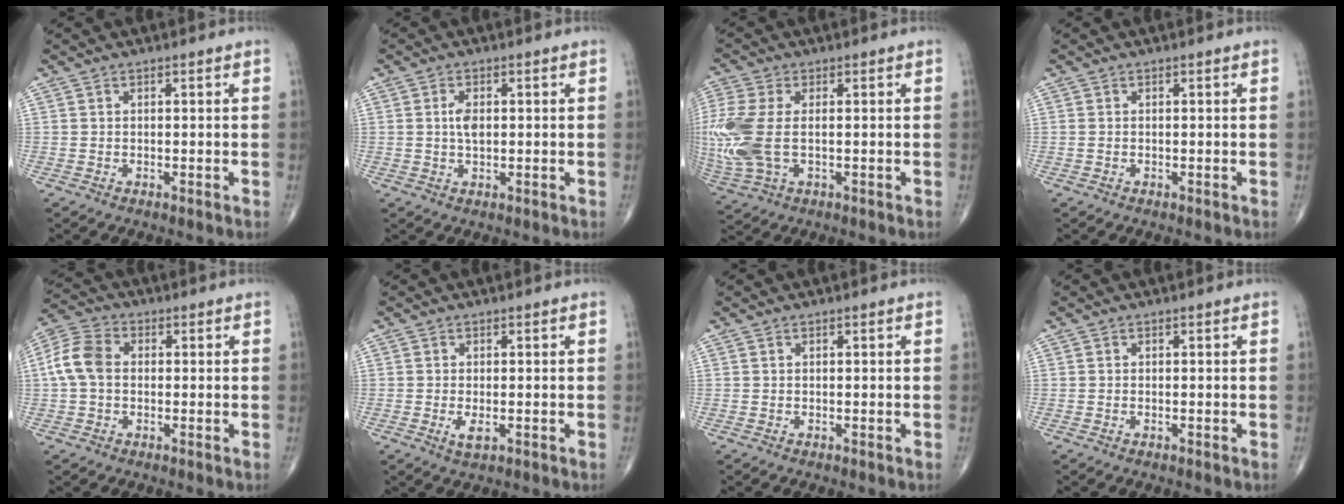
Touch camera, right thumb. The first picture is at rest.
{"total": 3.0, "force": [0.3, 1.6, 2.6], "torque": [-0.048, -0.002, 0.005]}
{"total": 13.0, "force": [-0.5, 7.2, 10.8], "torque": [-0.294, -0.009, -0.004]}
{"total": 0.0}
{"total": 7.7, "force": [0.3, 5.4, 5.4], "torque": [-0.115, 0.023, -0.003]}
{"total": 2.3, "force": [-0.6, 0.9, 2.1], "torque": [-0.043, -0.007, -0.008]}
{"total": 0.0}
{"total": 0.0}